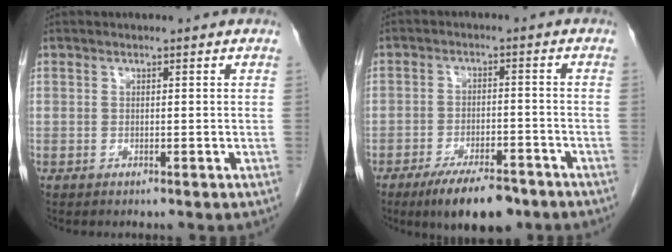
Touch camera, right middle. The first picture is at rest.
{"total": 9.5, "force": [-7.0, 3.1, 5.7], "torque": [-0.087, -0.007, -0.111]}